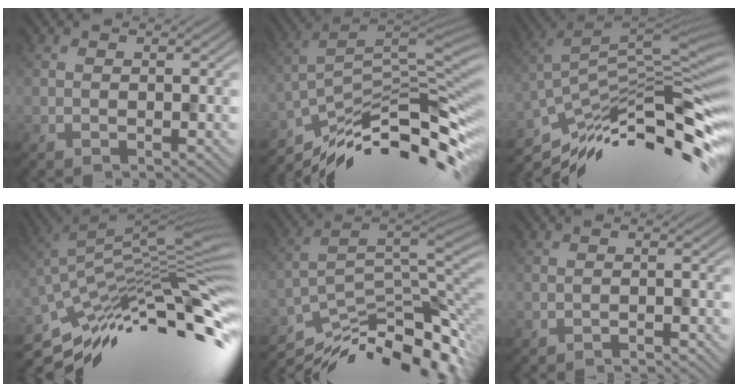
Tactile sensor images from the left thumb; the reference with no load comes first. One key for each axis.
{"total": 13.0, "fx": -8.3, "fy": 3.3, "fz": 9.5, "tx": -0.187, "ty": 0.005, "tz": -0.141}
{"total": 14.0, "fx": -7.9, "fy": 3.5, "fz": 11.0, "tx": -0.223, "ty": 0.005, "tz": -0.137}
{"total": 14.2, "fx": -6.2, "fy": 3.0, "fz": 12.4, "tx": -0.242, "ty": 0.019, "tz": -0.113}
{"total": 13.9, "fx": -9.7, "fy": 4.7, "fz": 8.8, "tx": -0.166, "ty": -0.008, "tz": -0.154}
{"total": 1.5, "fx": -1.4, "fy": 0.1, "fz": 0.5, "tx": -0.006, "ty": 0.004, "tz": -0.029}